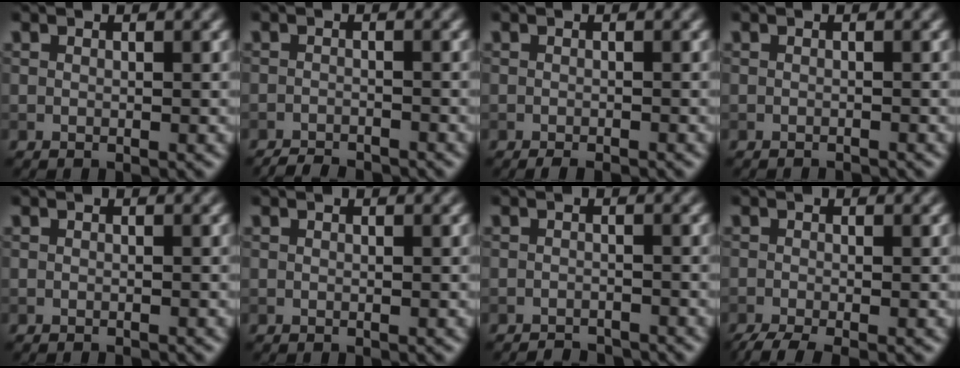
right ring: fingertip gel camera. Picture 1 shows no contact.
{"total": 2.5, "force": [-2.4, 0.4, 0.6], "torque": [-0.001, -0.001, -0.042]}
{"total": 1.6, "force": [-1.3, 0.2, 0.8], "torque": [-0.006, 0.000, -0.018]}
{"total": 1.0, "force": [-0.9, 0.1, 0.3], "torque": [0.003, 0.000, -0.014]}
{"total": 0.6, "force": [-0.6, 0.0, 0.2], "torque": [0.001, 0.001, -0.007]}
{"total": 0.0}
{"total": 1.9, "force": [-1.9, 0.3, 0.3], "torque": [0.003, 0.001, -0.029]}
{"total": 3.5, "force": [-2.4, 0.8, 2.4], "torque": [-0.038, -0.010, -0.048]}